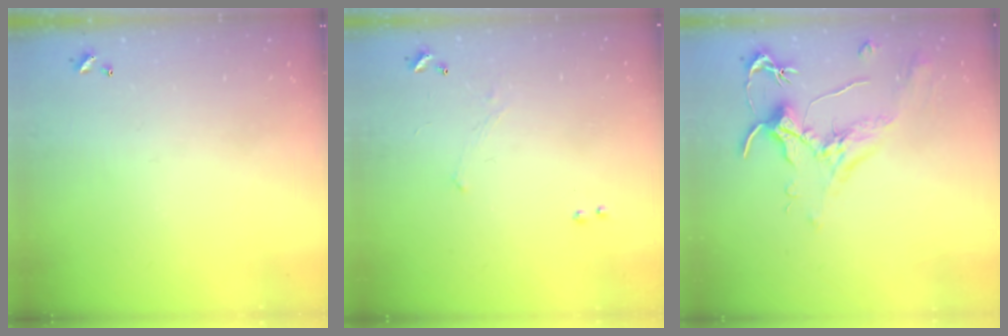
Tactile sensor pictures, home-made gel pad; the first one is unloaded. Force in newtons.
{"total": 1.2, "press": 1.1, "slide": 0.5}
{"total": 1.8, "press": 1.7, "slide": 0.6}